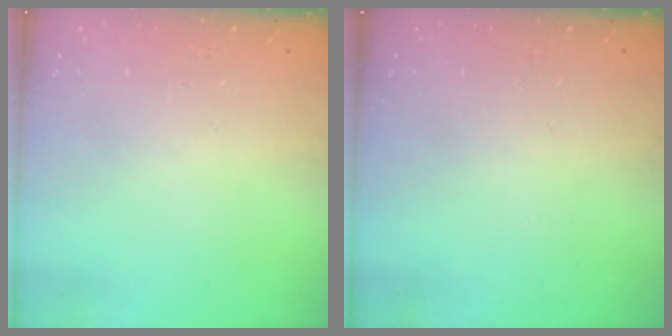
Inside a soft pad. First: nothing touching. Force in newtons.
{"total": 0.0}